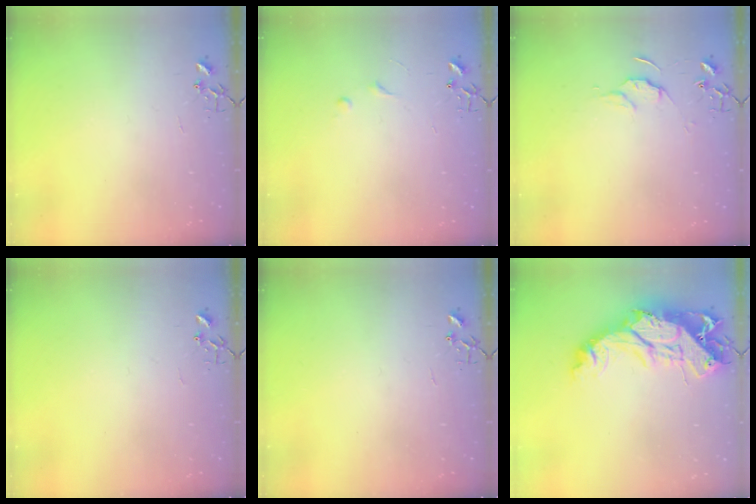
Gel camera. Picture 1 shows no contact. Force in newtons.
{"total": 4.5, "press": 4.5, "slide": 0.6}
{"total": 6.3, "press": 6.3, "slide": 0.7}
{"total": 0.0}
{"total": 0.0}
{"total": 21.7, "press": 21.6, "slide": 2.0}